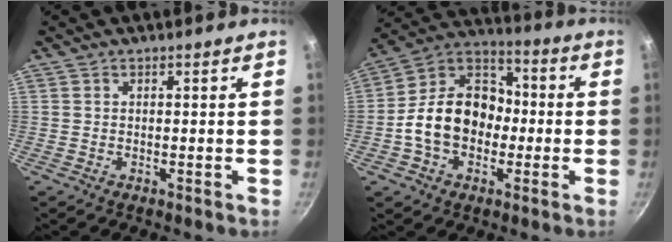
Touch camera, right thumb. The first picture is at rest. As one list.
[{"total": 16.4, "force": [-2.3, 12.4, 10.4], "torque": [-0.142, 0.047, -0.057]}]